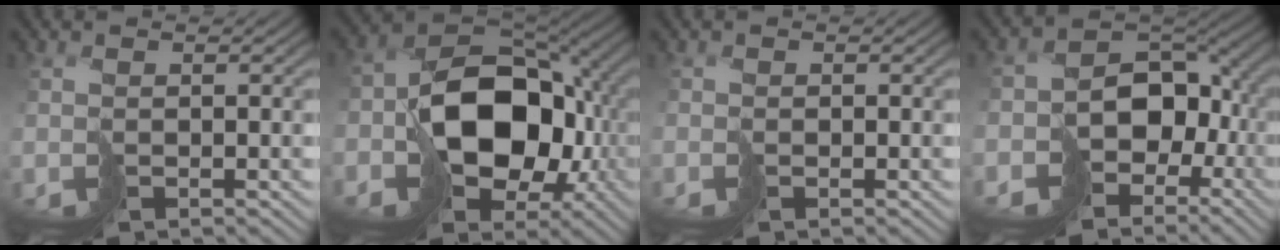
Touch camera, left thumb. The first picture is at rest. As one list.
[{"total": 16.0, "force": [-2.7, 11.1, 11.2], "torque": [-0.198, -0.016, -0.049]}, {"total": 0.0}, {"total": 11.5, "force": [-4.4, 8.4, 6.5], "torque": [-0.115, -0.022, -0.080]}]